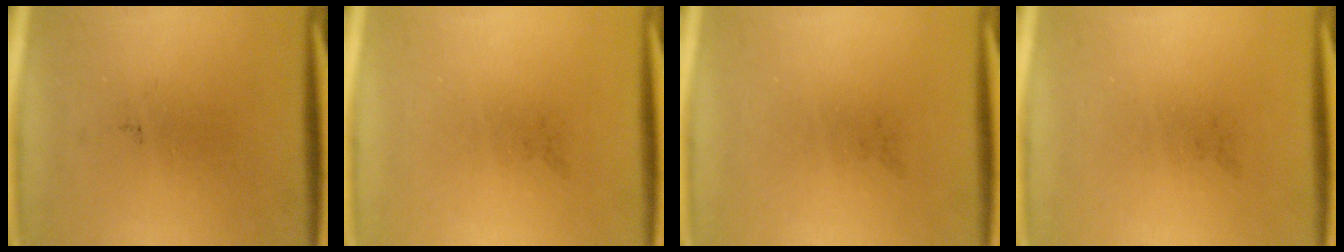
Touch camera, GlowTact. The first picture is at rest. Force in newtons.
{"total": 0.0}
{"total": 0.0}
{"total": 0.0}